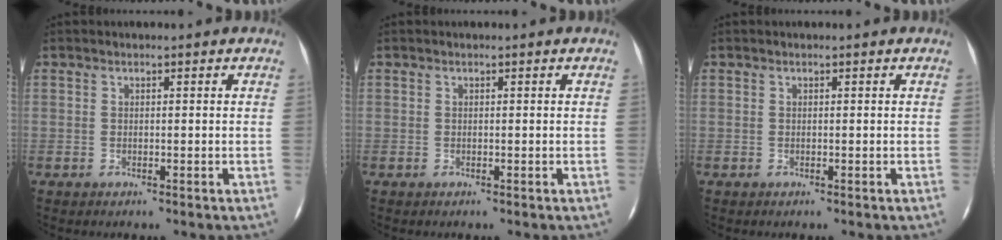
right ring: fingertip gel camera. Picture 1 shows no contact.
{"total": 0.0}
{"total": 0.0}